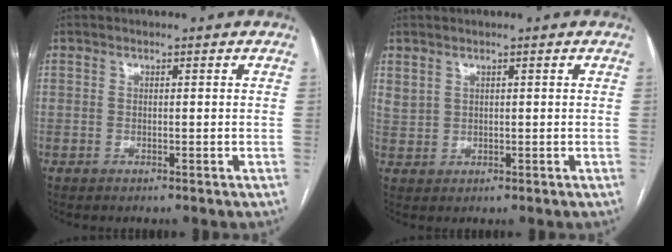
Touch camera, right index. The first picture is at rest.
{"total": 1.9, "force": [1.5, 1.1, 0.6], "torque": [-0.014, 0.005, 0.036]}